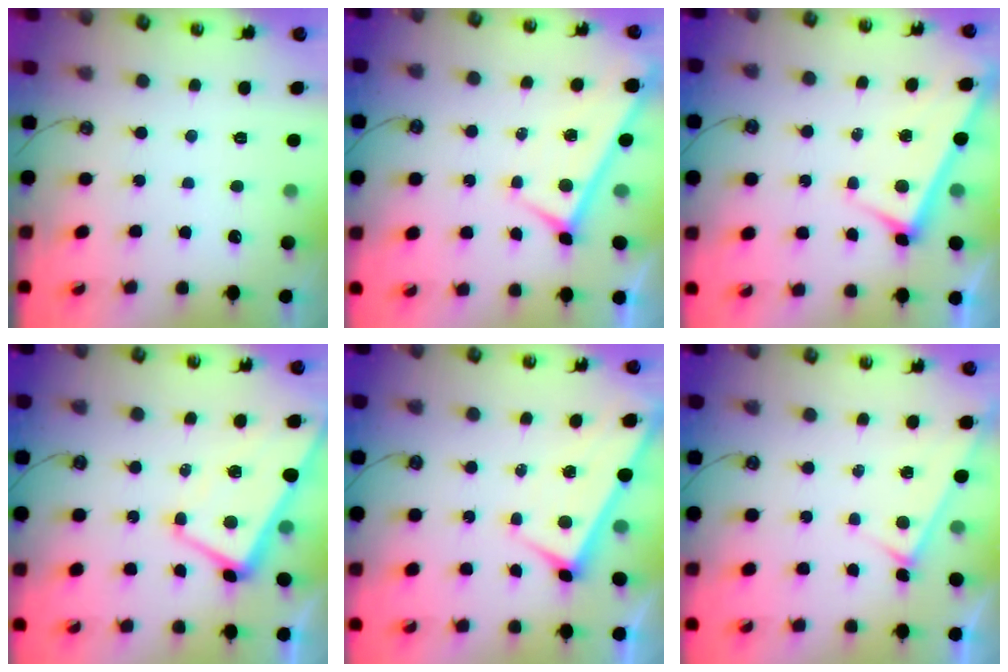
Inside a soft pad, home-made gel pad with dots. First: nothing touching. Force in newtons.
{"total": 0.0}
{"total": 3.4, "press": 3.4, "slide": 0.2}
{"total": 1.2, "press": 1.0, "slide": 0.7}
{"total": 1.7, "press": 1.7, "slide": 0.1}
{"total": 6.2, "press": 6.2, "slide": 0.2}